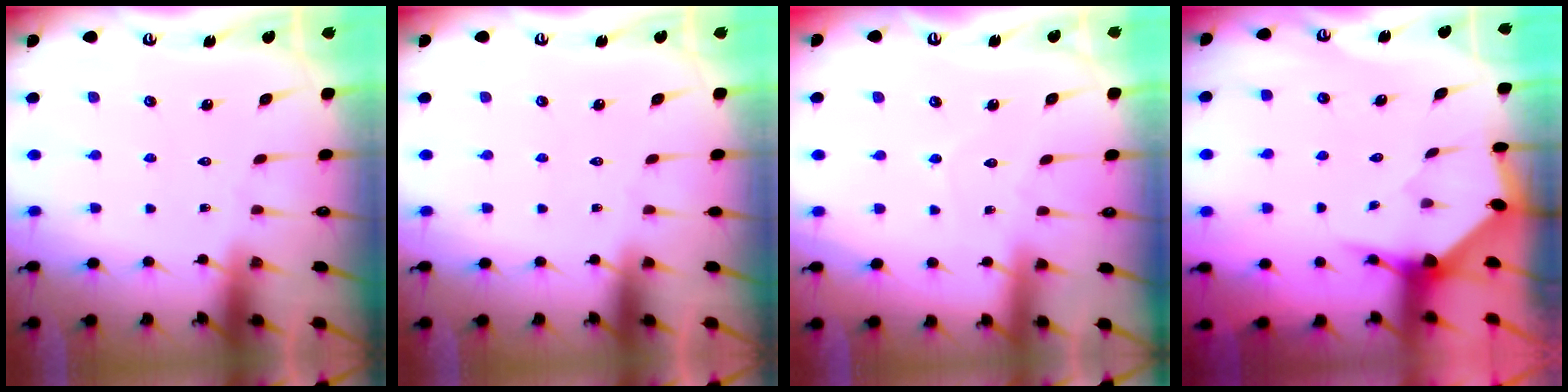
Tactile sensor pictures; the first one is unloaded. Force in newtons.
{"total": 0.0}
{"total": 4.2, "press": 4.2, "slide": 0.2}
{"total": 3.7, "press": 3.6, "slide": 0.4}